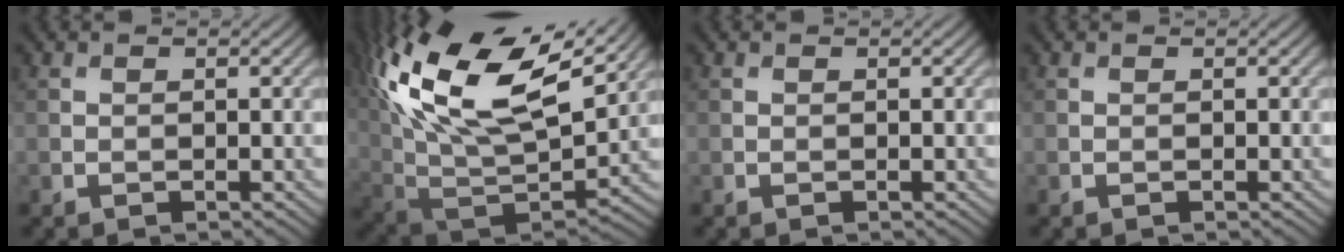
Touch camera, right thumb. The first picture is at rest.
{"total": 20.0, "force": [9.6, 9.4, 14.9], "torque": [-0.325, 0.037, 0.164]}
{"total": 0.0}
{"total": 0.0}